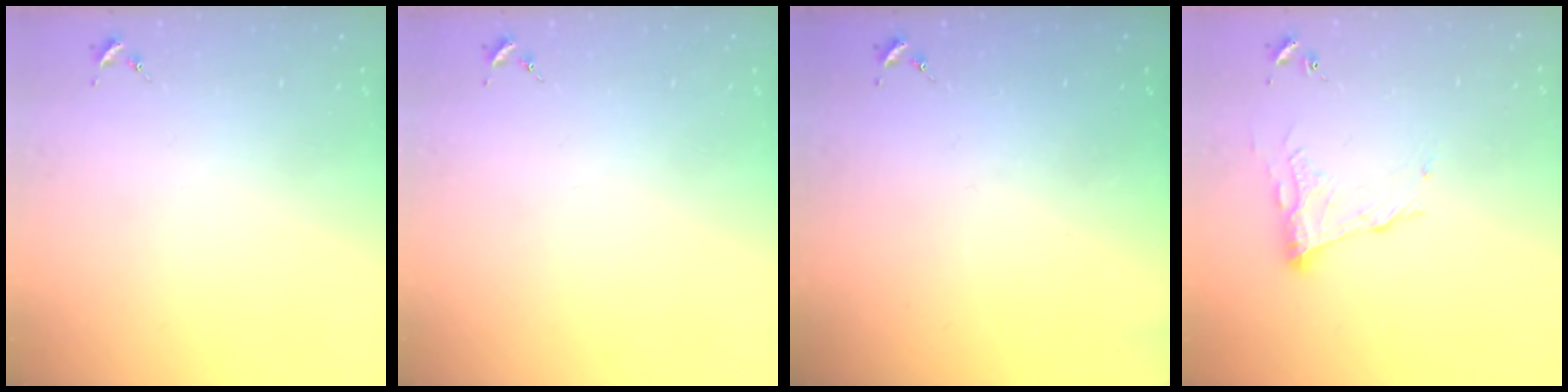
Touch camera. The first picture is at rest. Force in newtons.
{"total": 0.0}
{"total": 0.0}
{"total": 11.0, "press": 11.0, "slide": 0.6}